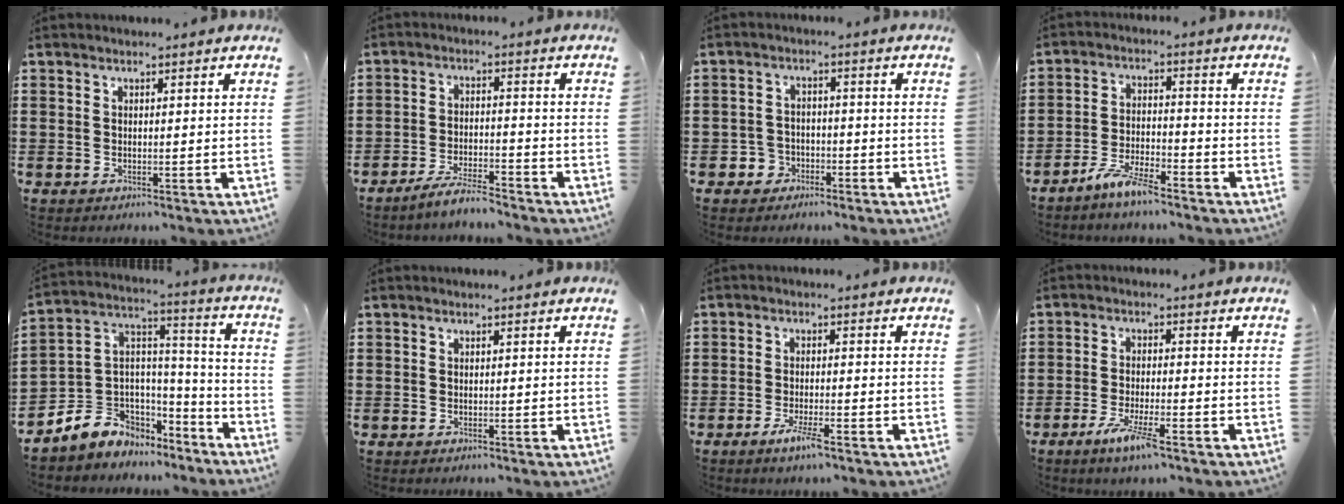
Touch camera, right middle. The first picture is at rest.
{"total": 4.4, "force": [-4.1, 0.2, 1.6], "torque": [-0.033, 0.000, -0.081]}
{"total": 2.8, "force": [-2.1, 1.8, 0.2], "torque": [-0.013, 0.005, -0.047]}
{"total": 5.7, "force": [-4.7, 0.8, 3.0], "torque": [-0.068, 0.001, -0.091]}
{"total": 5.9, "force": [-3.4, 4.8, -0.6], "torque": [-0.032, -0.012, -0.071]}
{"total": 0.0}
{"total": 3.5, "force": [-2.1, 0.4, 2.8], "torque": [-0.050, -0.004, -0.037]}
{"total": 5.3, "force": [-3.1, 0.6, 4.2], "torque": [-0.084, -0.010, -0.055]}